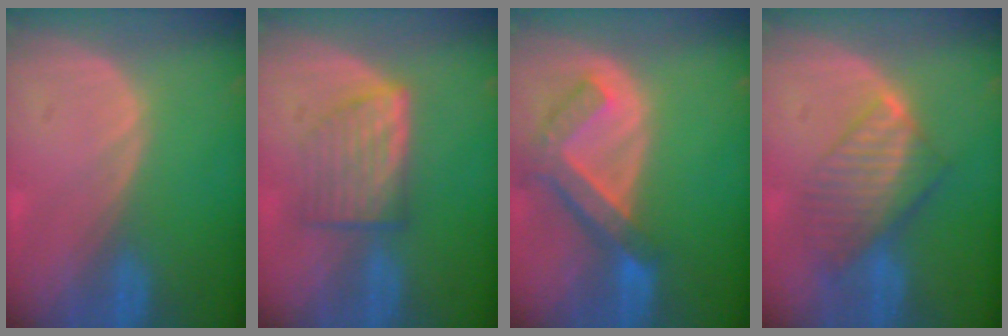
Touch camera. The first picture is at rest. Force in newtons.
{"total": 6.2, "press": 5.9, "slide": 1.9}
{"total": 7.5, "press": 6.5, "slide": 3.8}
{"total": 8.1, "press": 7.1, "slide": 4.0}